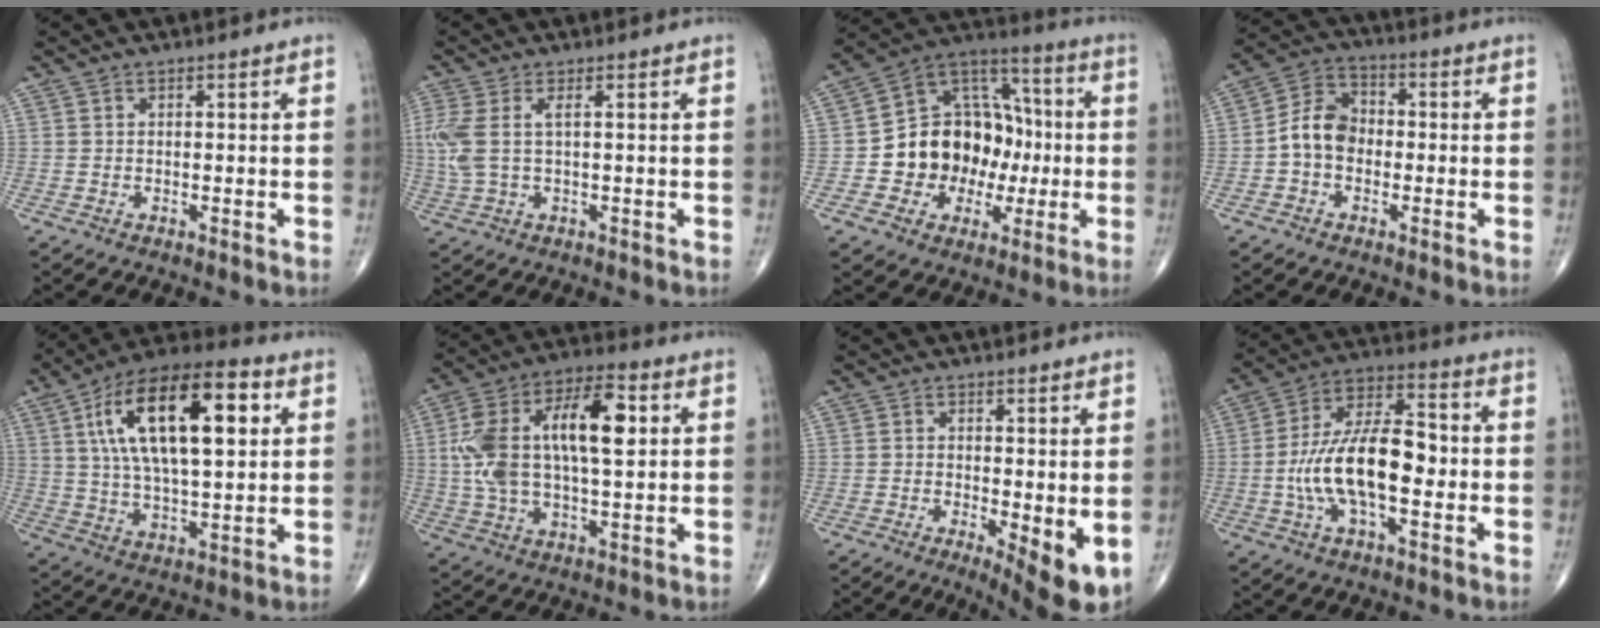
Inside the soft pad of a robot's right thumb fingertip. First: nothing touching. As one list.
[{"total": 6.2, "force": [0.9, 2.5, 5.6], "torque": [-0.176, 0.013, 0.025]}, {"total": 18.7, "force": [-1.9, 14.6, 11.5], "torque": [-0.127, 0.045, -0.028]}, {"total": 7.8, "force": [-1.3, 6.0, 4.9], "torque": [-0.074, 0.031, -0.039]}, {"total": 23.0, "force": [6.6, 9.6, 19.8], "torque": [-0.336, 0.005, 0.103]}, {"total": 20.2, "force": [3.5, 9.4, 17.6], "torque": [-0.330, 0.023, 0.056]}, {"total": 7.3, "force": [-1.2, 2.2, 6.9], "torque": [-0.100, -0.021, -0.014]}, {"total": 16.6, "force": [-2.2, 7.5, 14.6], "torque": [-0.268, 0.035, -0.045]}]